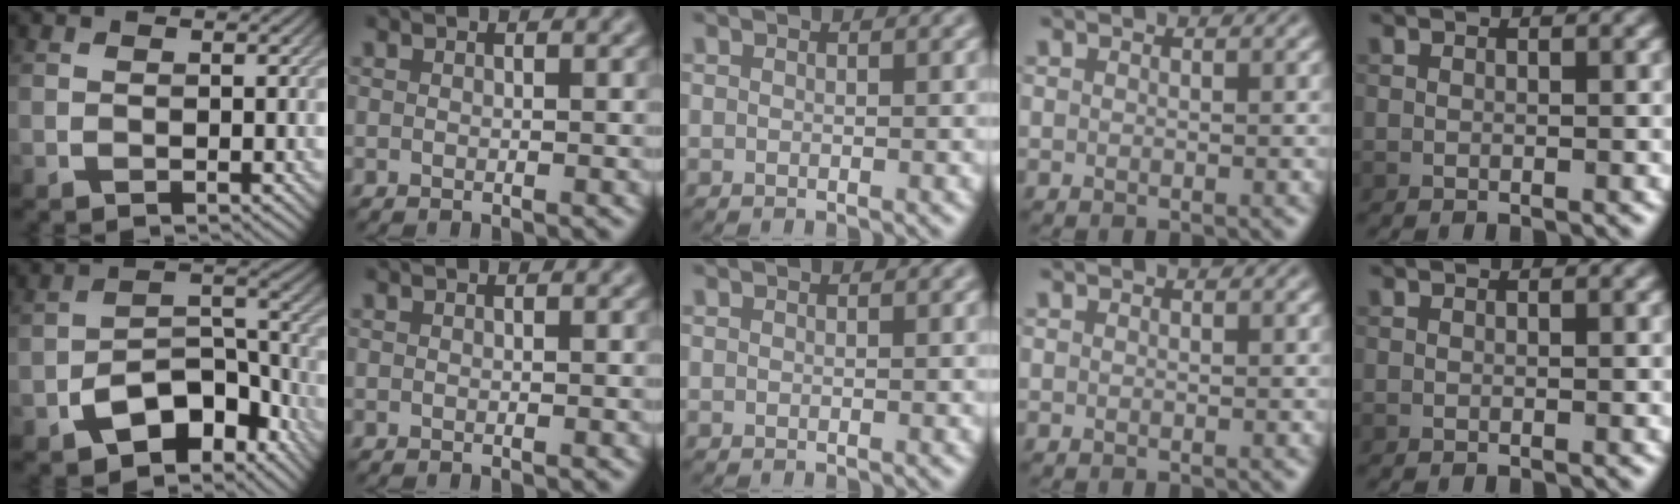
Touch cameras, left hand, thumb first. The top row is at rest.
{"thumb": {"total": 10.0, "force": [-5.9, 5.2, 6.3], "torque": [-0.091, -0.005, -0.116]}}